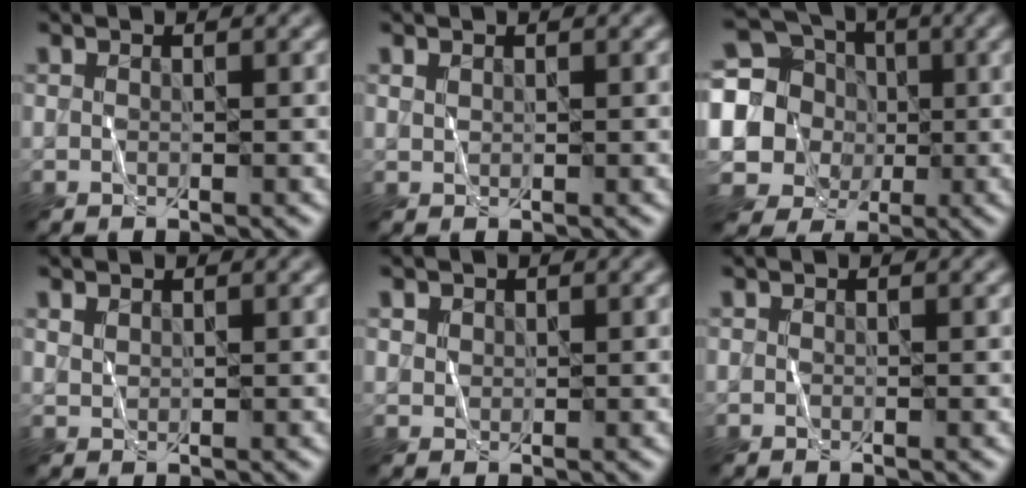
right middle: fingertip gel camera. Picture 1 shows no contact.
{"total": 0.6, "force": [0.5, 0.3, 0.2], "torque": [-0.005, 0.000, 0.012]}
{"total": 12.0, "force": [0.5, 11.3, 3.9], "torque": [-0.136, 0.026, -0.013]}
{"total": 0.9, "force": [0.7, 0.5, 0.3], "torque": [-0.008, 0.000, 0.017]}
{"total": 1.3, "force": [0.9, 1.0, 0.3], "torque": [-0.007, -0.005, 0.022]}
{"total": 0.0}